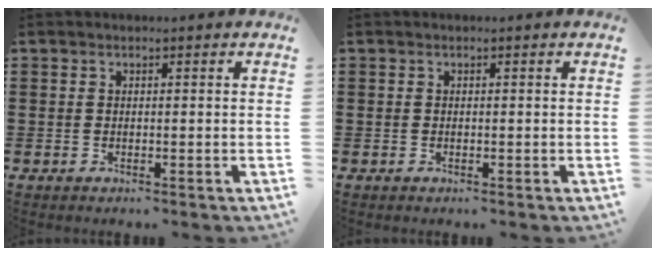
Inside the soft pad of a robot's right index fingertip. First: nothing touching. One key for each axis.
{"total": 0.0}